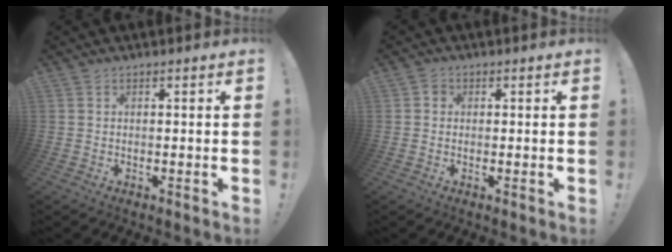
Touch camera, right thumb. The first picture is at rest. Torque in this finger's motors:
{"motor_torque": [0.18, 0.06, 0.18, -0.07, -0.02]}